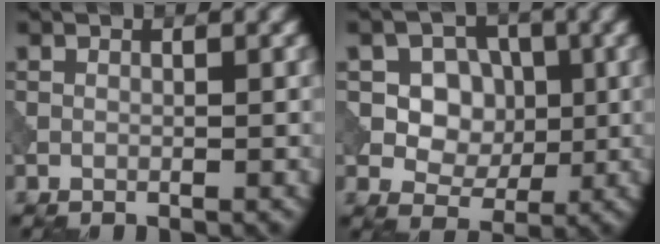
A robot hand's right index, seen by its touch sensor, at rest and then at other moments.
{"total": 6.5, "force": [1.2, 5.6, 3.1], "torque": [-0.051, 0.010, 0.017]}